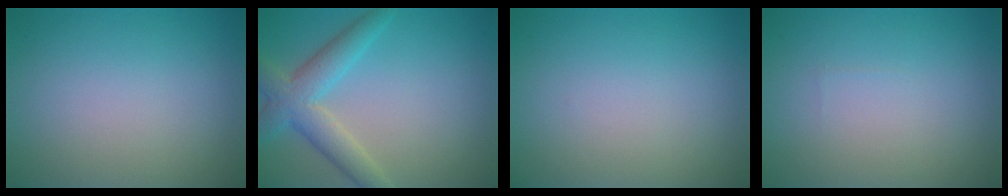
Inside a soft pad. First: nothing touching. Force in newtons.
{"total": 4.7, "press": 4.7, "slide": 0.2}
{"total": 0.0}
{"total": 0.0}